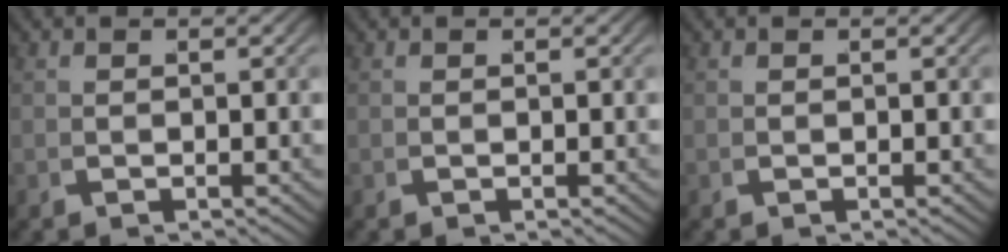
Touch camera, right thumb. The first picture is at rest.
{"total": 0.0}
{"total": 0.0}